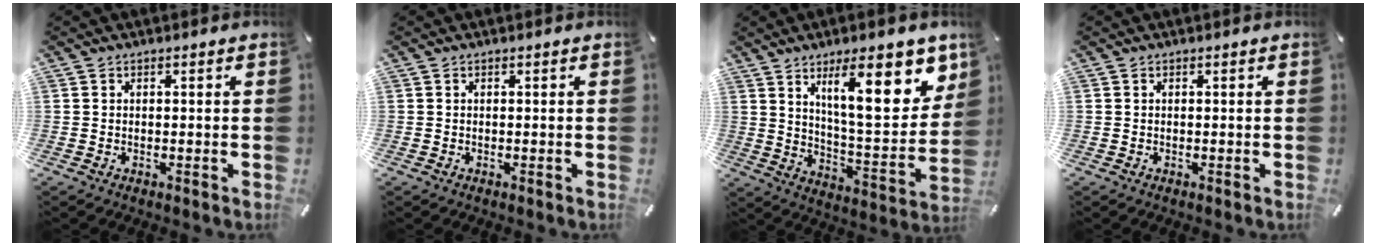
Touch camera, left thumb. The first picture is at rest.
{"total": 0.0}
{"total": 19.9, "force": [10.4, 6.8, 15.6], "torque": [-0.217, -0.057, 0.160]}
{"total": 0.0}